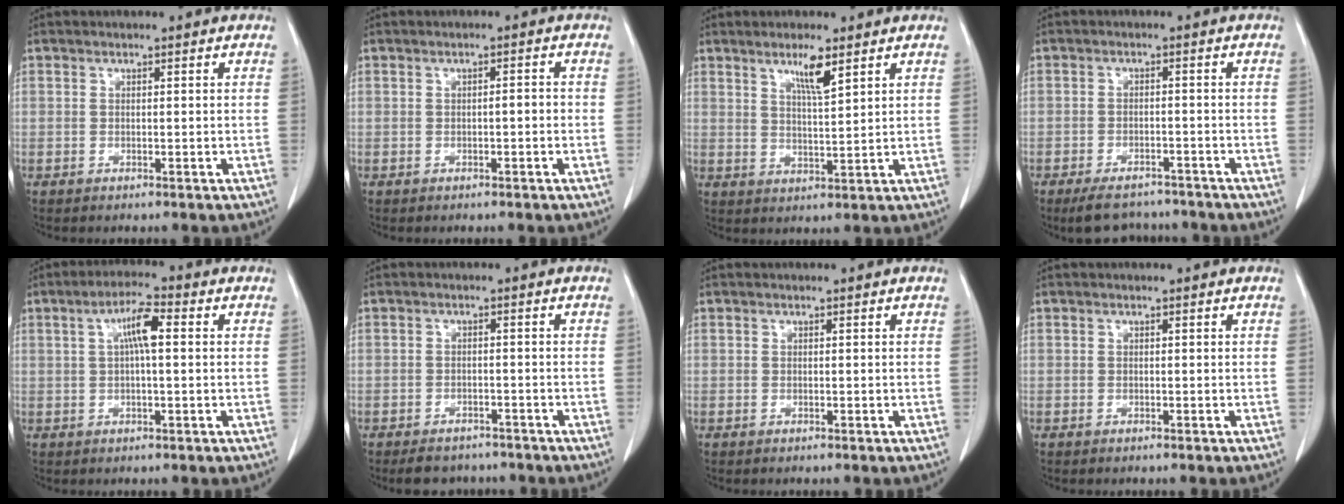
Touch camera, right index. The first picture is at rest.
{"total": 1.2, "force": [-0.3, 0.3, 1.1], "torque": [-0.018, 0.002, -0.004]}
{"total": 4.8, "force": [3.0, 0.1, 3.7], "torque": [-0.068, -0.008, 0.055]}
{"total": 7.4, "force": [-6.5, 2.7, 2.4], "torque": [-0.028, -0.003, -0.091]}
{"total": 5.5, "force": [1.1, 0.8, 5.3], "torque": [-0.099, 0.014, 0.017]}
{"total": 5.7, "force": [-4.9, 2.6, 1.2], "torque": [-0.013, 0.002, -0.062]}
{"total": 0.0}
{"total": 0.0}